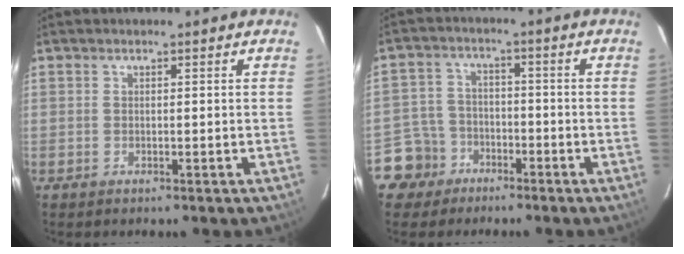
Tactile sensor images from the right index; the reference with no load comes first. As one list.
[{"total": 6.8, "force": [-4.2, 5.3, 0.3], "torque": [-0.027, 0.027, -0.077]}]